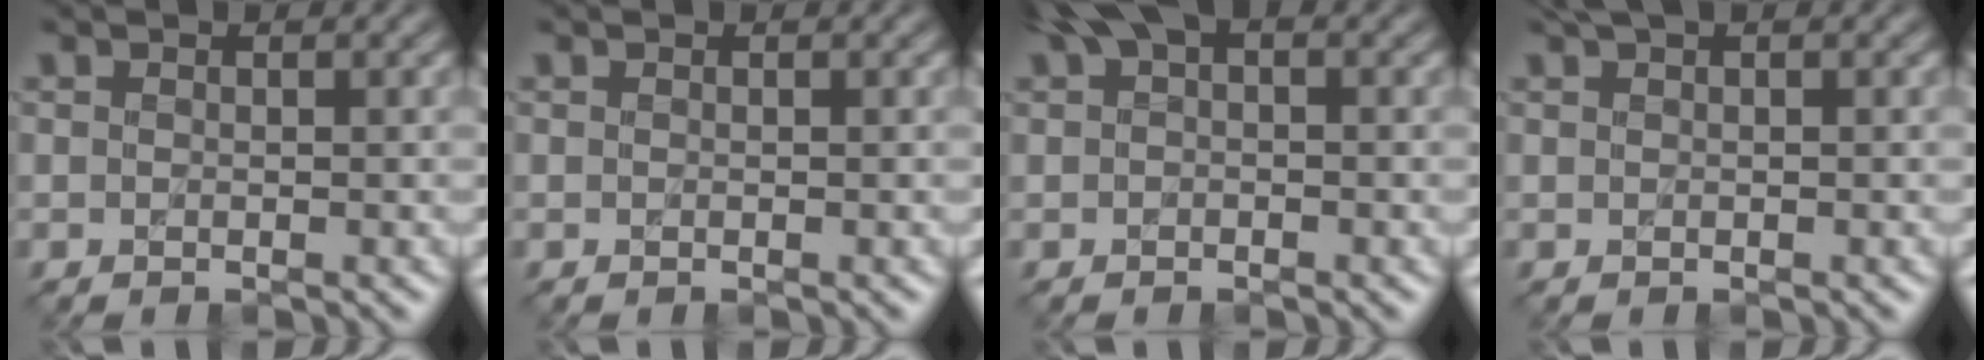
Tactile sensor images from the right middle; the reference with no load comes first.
{"total": 0.0}
{"total": 2.9, "force": [1.3, 1.1, 2.3], "torque": [-0.039, 0.010, 0.016]}
{"total": 1.6, "force": [1.1, 0.4, 1.1], "torque": [-0.014, -0.003, 0.007]}